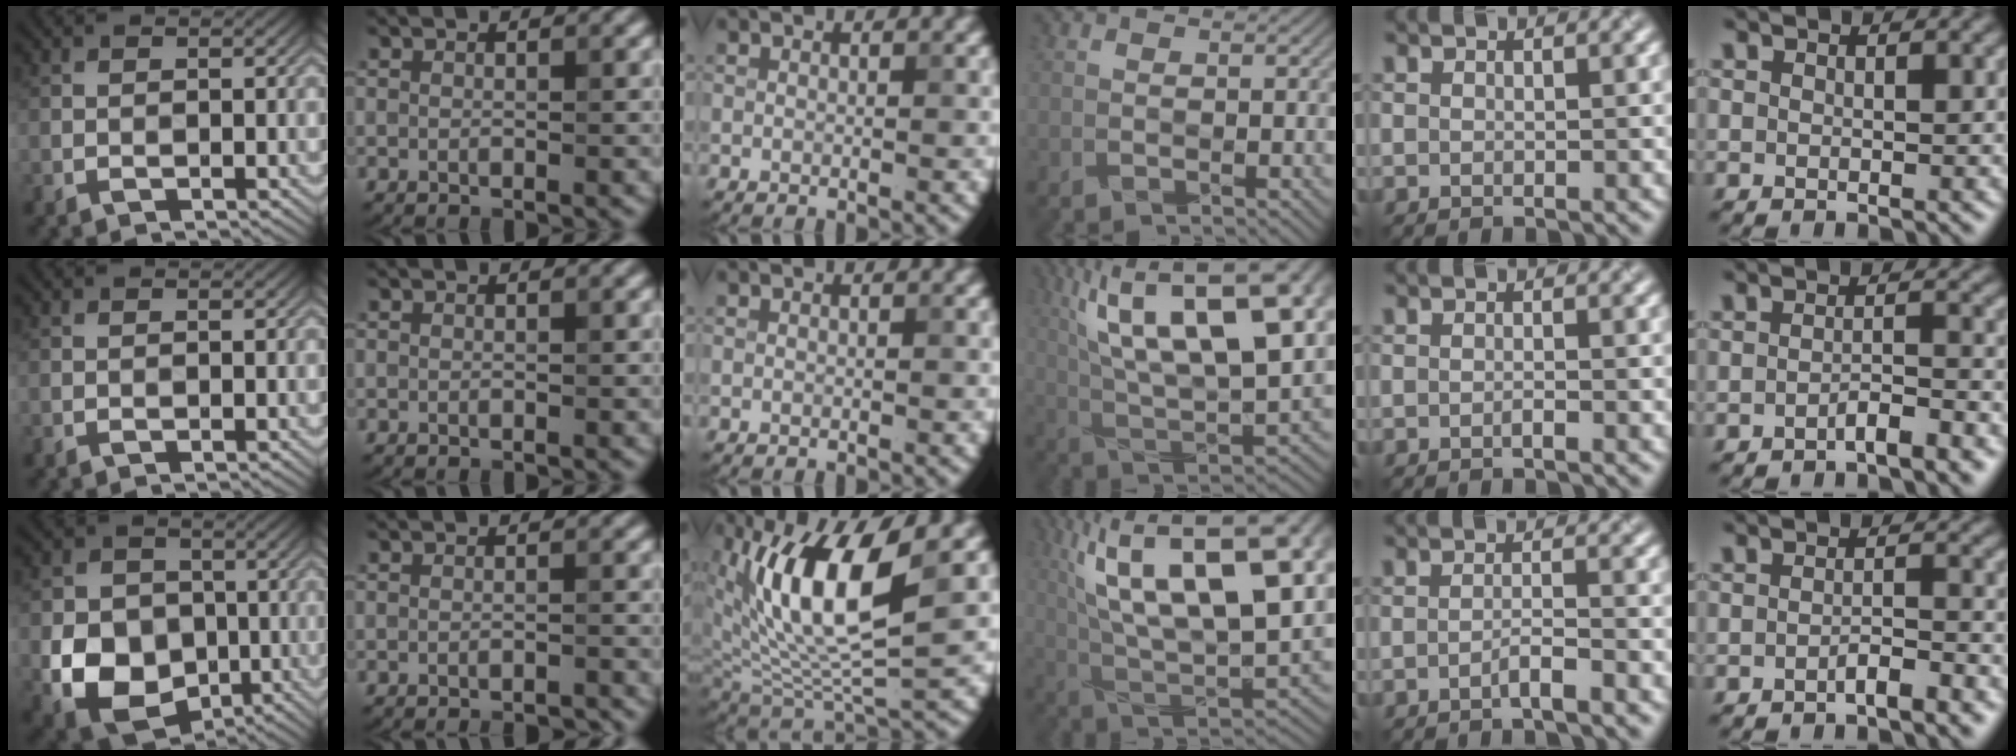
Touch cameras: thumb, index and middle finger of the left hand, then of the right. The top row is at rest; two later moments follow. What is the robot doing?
{"motion": "wrap", "object": "bandage"}